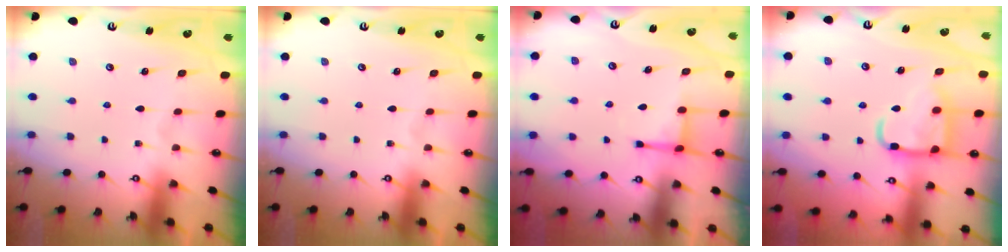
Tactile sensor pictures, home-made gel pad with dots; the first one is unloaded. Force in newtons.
{"total": 0.0}
{"total": 2.9, "press": 2.8, "slide": 0.7}
{"total": 13.6, "press": 13.5, "slide": 1.6}